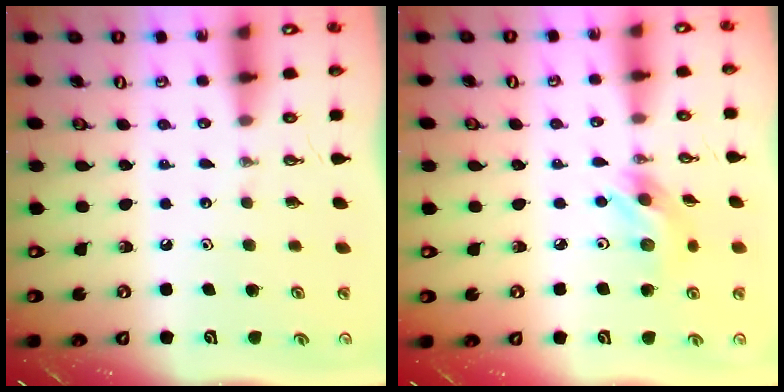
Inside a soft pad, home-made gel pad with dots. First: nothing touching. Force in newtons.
{"total": 8.5, "press": 8.5, "slide": 0.7}